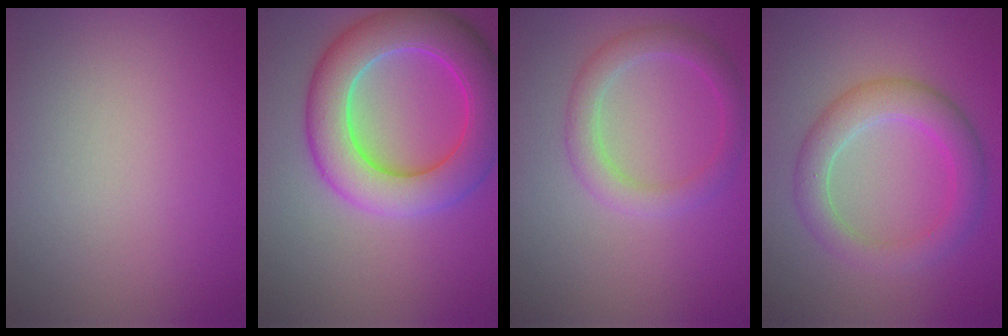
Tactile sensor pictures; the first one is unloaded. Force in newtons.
{"total": 8.7, "press": 8.7, "slide": 0.1}
{"total": 3.0, "press": 3.0, "slide": 0.2}
{"total": 4.2, "press": 4.2, "slide": 0.3}